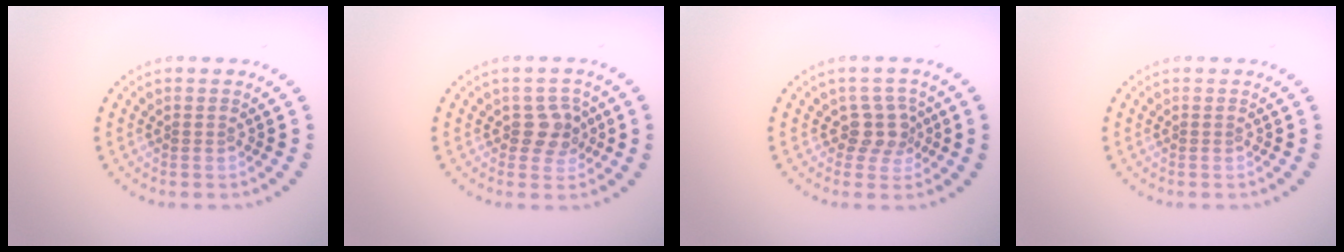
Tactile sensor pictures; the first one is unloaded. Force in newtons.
{"total": 2.5, "press": 2.3, "slide": 1.0}
{"total": 2.4, "press": 1.9, "slide": 1.5}
{"total": 0.0}